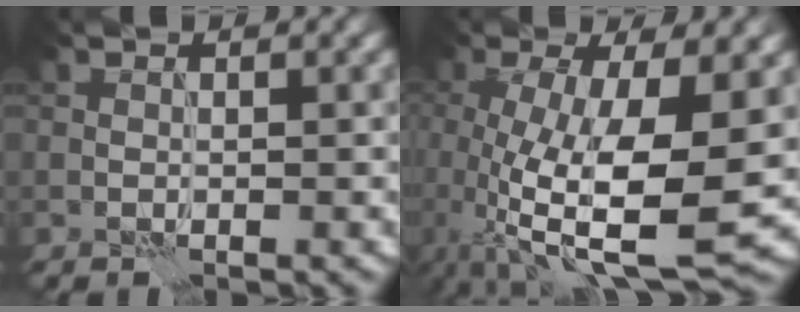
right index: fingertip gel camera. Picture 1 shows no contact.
{"total": 12.2, "force": [-2.0, 4.2, 11.3], "torque": [-0.207, -0.027, -0.029]}